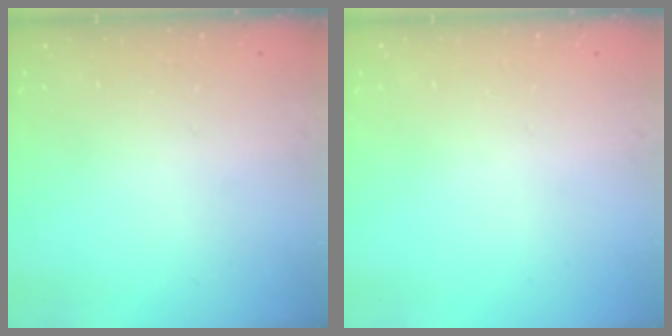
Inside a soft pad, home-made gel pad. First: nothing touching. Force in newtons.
{"total": 0.0}